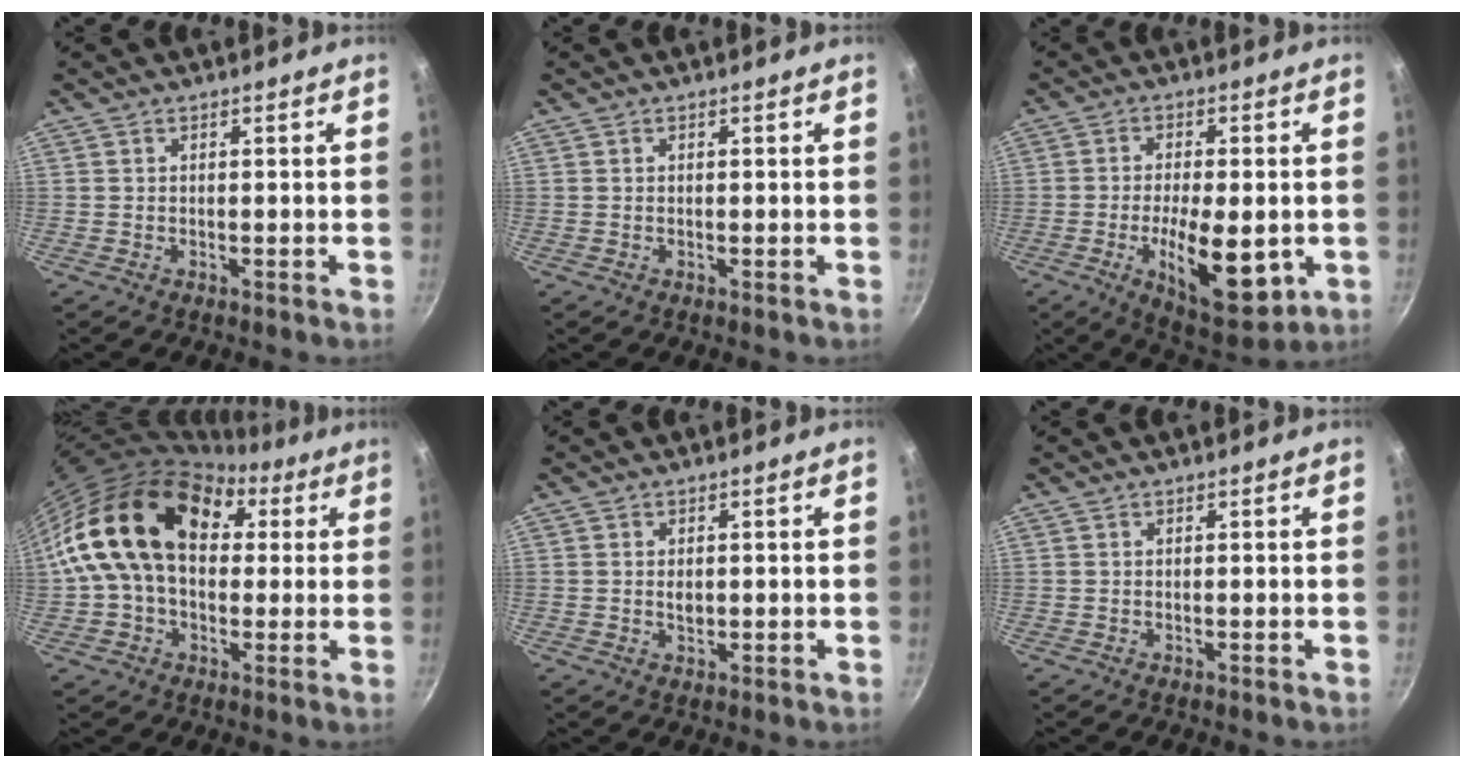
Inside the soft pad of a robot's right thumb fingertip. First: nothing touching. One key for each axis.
{"total": 0.0}
{"total": 14.4, "fx": -3.2, "fy": 5.9, "fz": 12.7, "tx": -0.186, "ty": -0.002, "tz": -0.040}
{"total": 21.2, "fx": 4.2, "fy": 14.6, "fz": 14.8, "tx": -0.234, "ty": 0.037, "tz": 0.056}
{"total": 1.8, "fx": 0.1, "fy": 1.3, "fz": 1.3, "tx": -0.016, "ty": -0.003, "tz": 0.000}
{"total": 0.0}